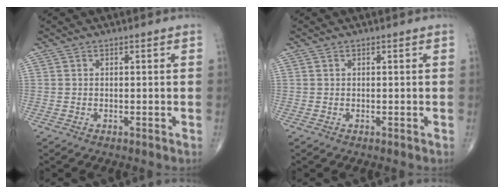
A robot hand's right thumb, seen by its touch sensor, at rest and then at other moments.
{"total": 0.0}